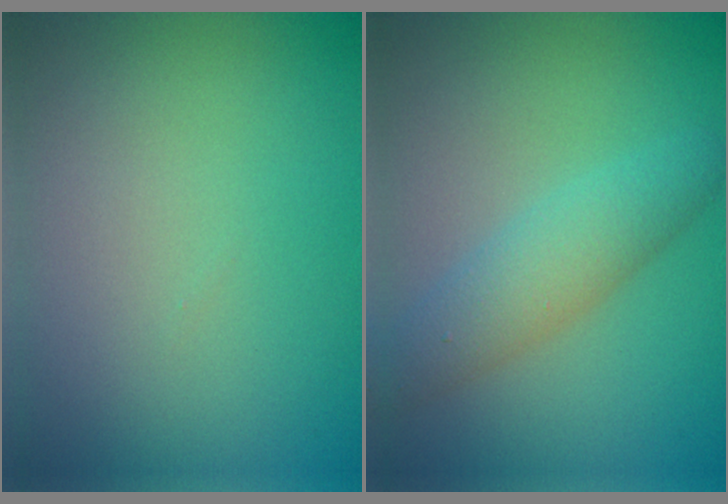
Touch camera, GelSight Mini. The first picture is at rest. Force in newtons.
{"total": 4.0, "press": 4.0, "slide": 0.1}